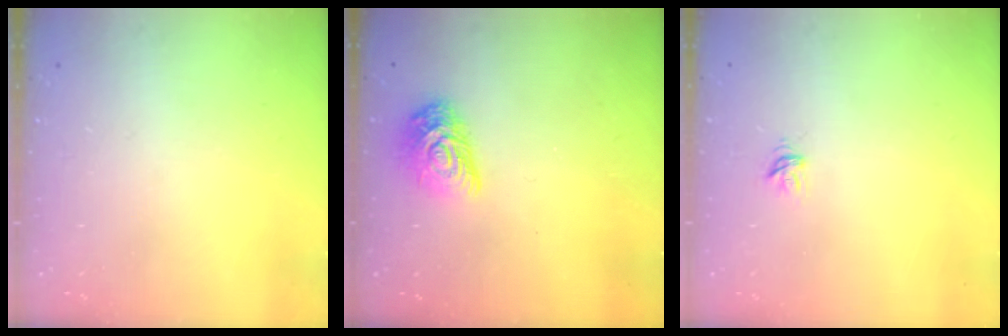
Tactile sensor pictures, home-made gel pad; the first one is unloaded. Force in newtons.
{"total": 10.6, "press": 10.6, "slide": 0.4}
{"total": 3.9, "press": 3.9, "slide": 0.1}